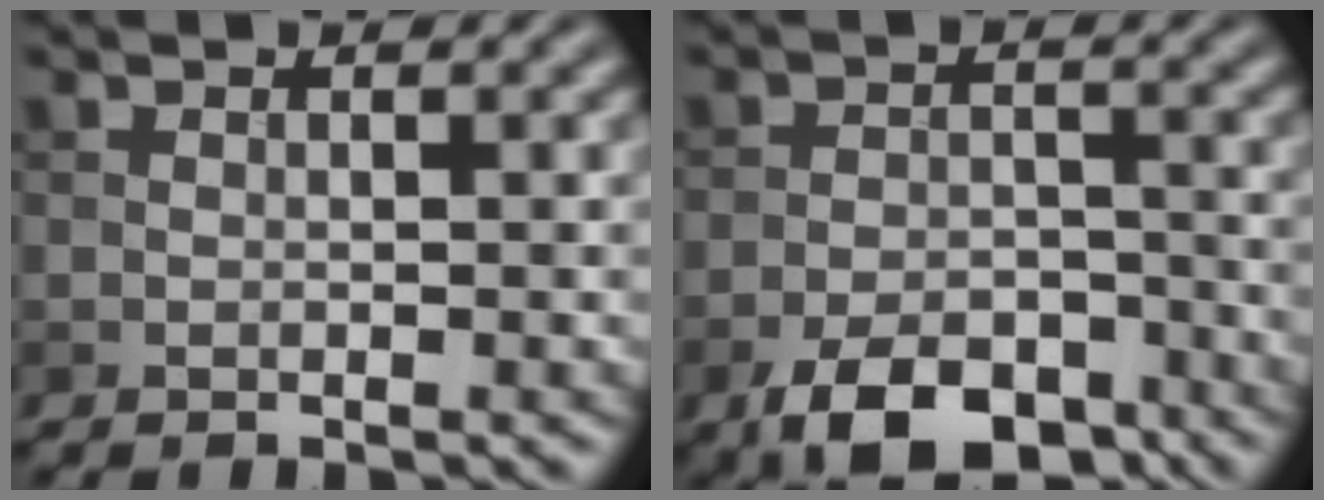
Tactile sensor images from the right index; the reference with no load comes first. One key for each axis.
{"total": 7.3, "fx": -5.0, "fy": 3.5, "fz": 4.1, "tx": -0.063, "ty": -0.008, "tz": -0.086}